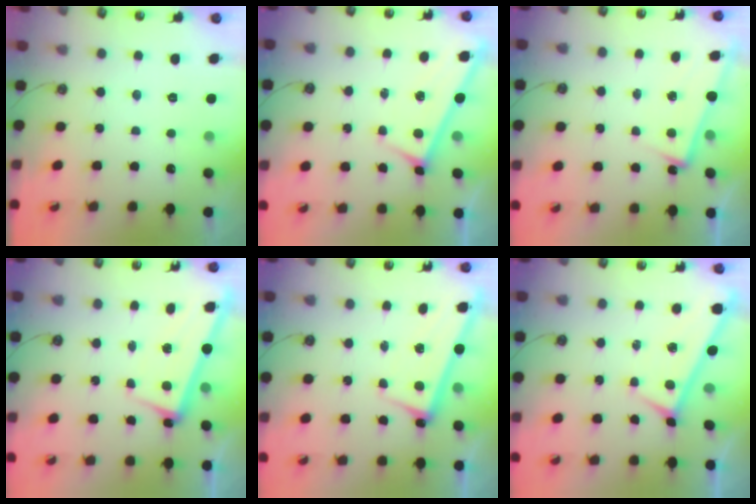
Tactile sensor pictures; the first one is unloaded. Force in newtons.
{"total": 3.3, "press": 3.3, "slide": 0.3}
{"total": 5.9, "press": 5.8, "slide": 0.6}
{"total": 2.4, "press": 2.2, "slide": 0.9}
{"total": 2.6, "press": 2.4, "slide": 0.9}
{"total": 0.0}